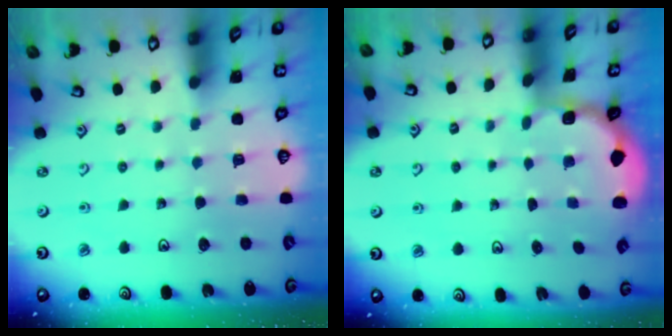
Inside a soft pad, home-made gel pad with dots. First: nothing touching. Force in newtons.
{"total": 1.9, "press": 1.8, "slide": 0.7}